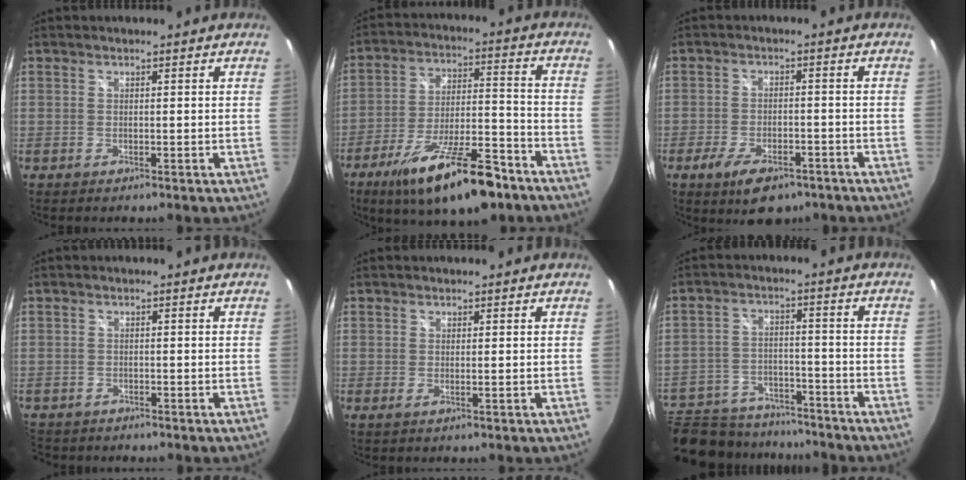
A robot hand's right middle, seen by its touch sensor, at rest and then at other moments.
{"total": 18.8, "force": [-12.6, 5.3, 12.8], "torque": [-0.225, -0.018, -0.198]}
{"total": 9.6, "force": [-6.4, 4.3, 5.7], "torque": [-0.119, -0.016, -0.099]}
{"total": 3.3, "force": [-2.4, 2.2, 0.2], "torque": [-0.012, 0.004, -0.045]}
{"total": 0.8, "force": [0.4, -0.4, 0.6], "torque": [-0.011, 0.000, 0.006]}
{"total": 20.8, "force": [-16.7, 9.2, 8.3], "torque": [-0.206, -0.007, -0.248]}